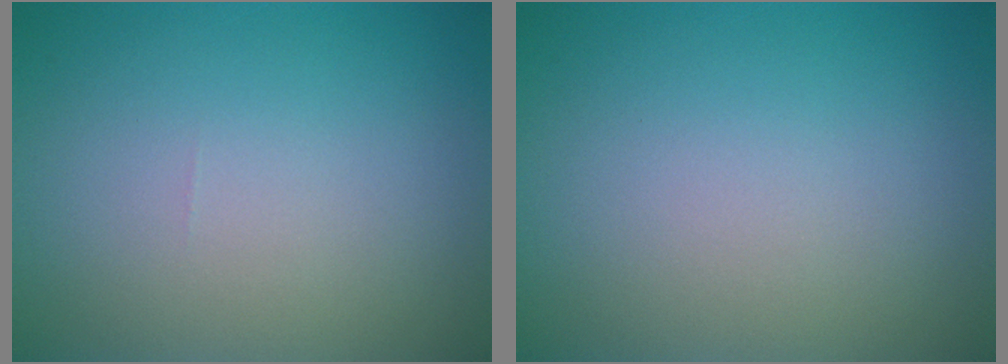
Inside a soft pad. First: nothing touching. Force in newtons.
{"total": 0.0}